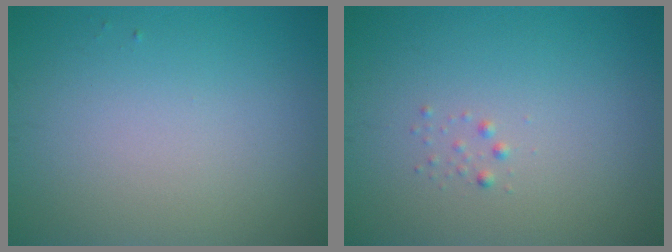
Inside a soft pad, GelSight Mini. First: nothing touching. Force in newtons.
{"total": 0.6, "press": 0.6, "slide": 0.0}